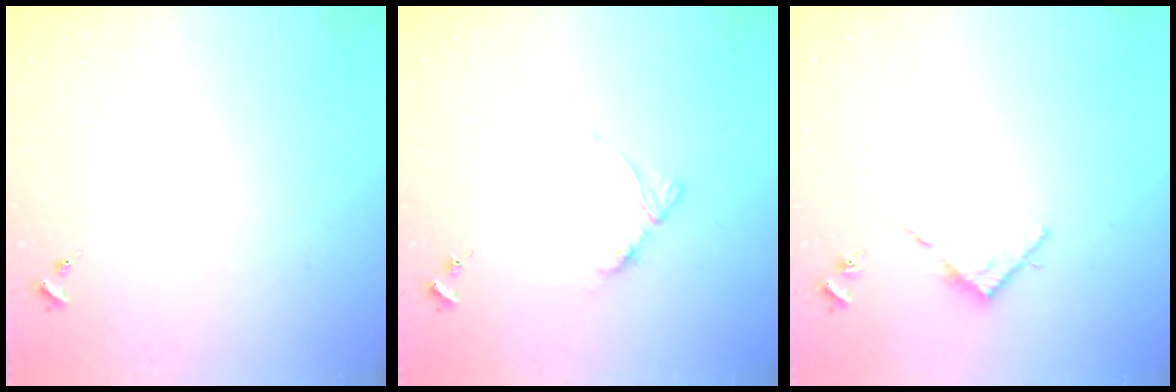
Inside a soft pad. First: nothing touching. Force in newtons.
{"total": 6.9, "press": 6.8, "slide": 0.7}
{"total": 4.7, "press": 4.7, "slide": 0.2}